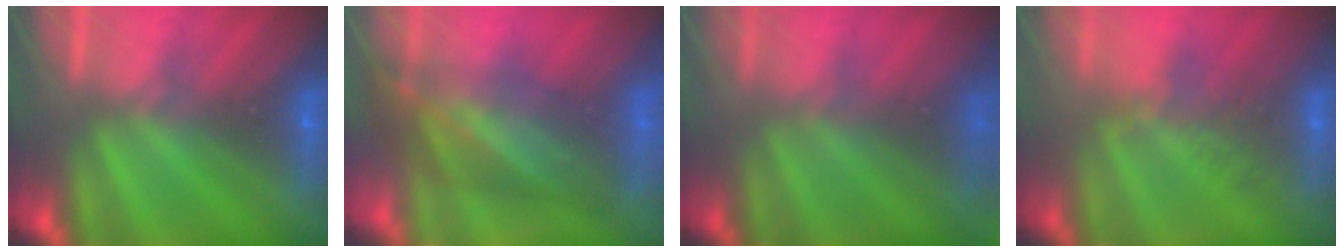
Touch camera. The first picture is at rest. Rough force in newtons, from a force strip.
{"total": 6.9}
{"total": 11.3}
{"total": 2.4}